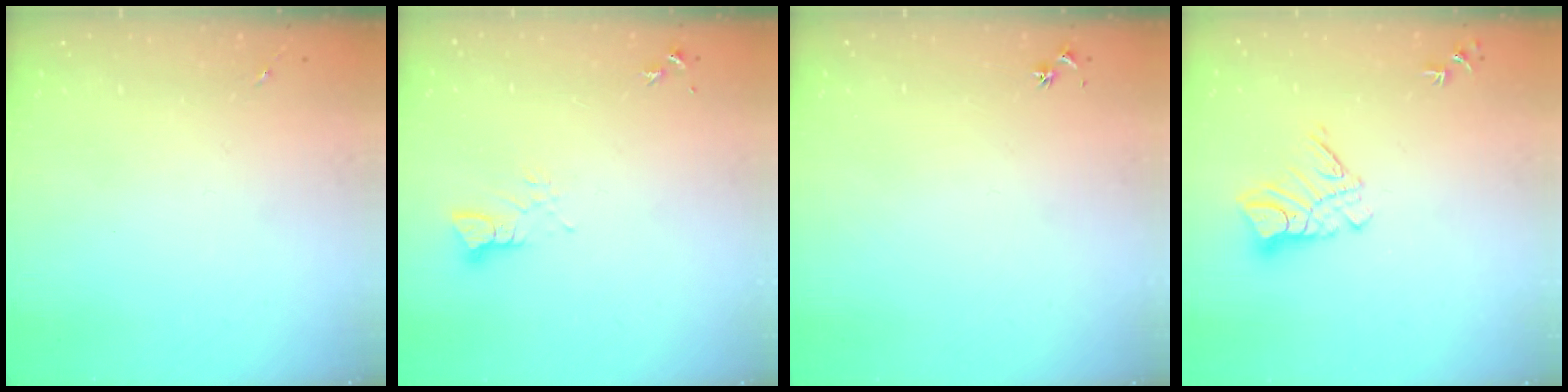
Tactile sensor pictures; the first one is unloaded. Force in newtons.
{"total": 3.2, "press": 3.2, "slide": 0.2}
{"total": 3.0, "press": 2.9, "slide": 0.3}
{"total": 10.5, "press": 10.4, "slide": 1.0}